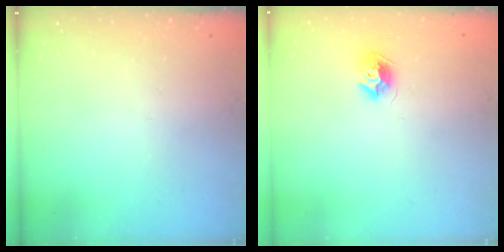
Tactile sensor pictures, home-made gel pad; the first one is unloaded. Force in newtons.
{"total": 8.1, "press": 8.1, "slide": 0.1}